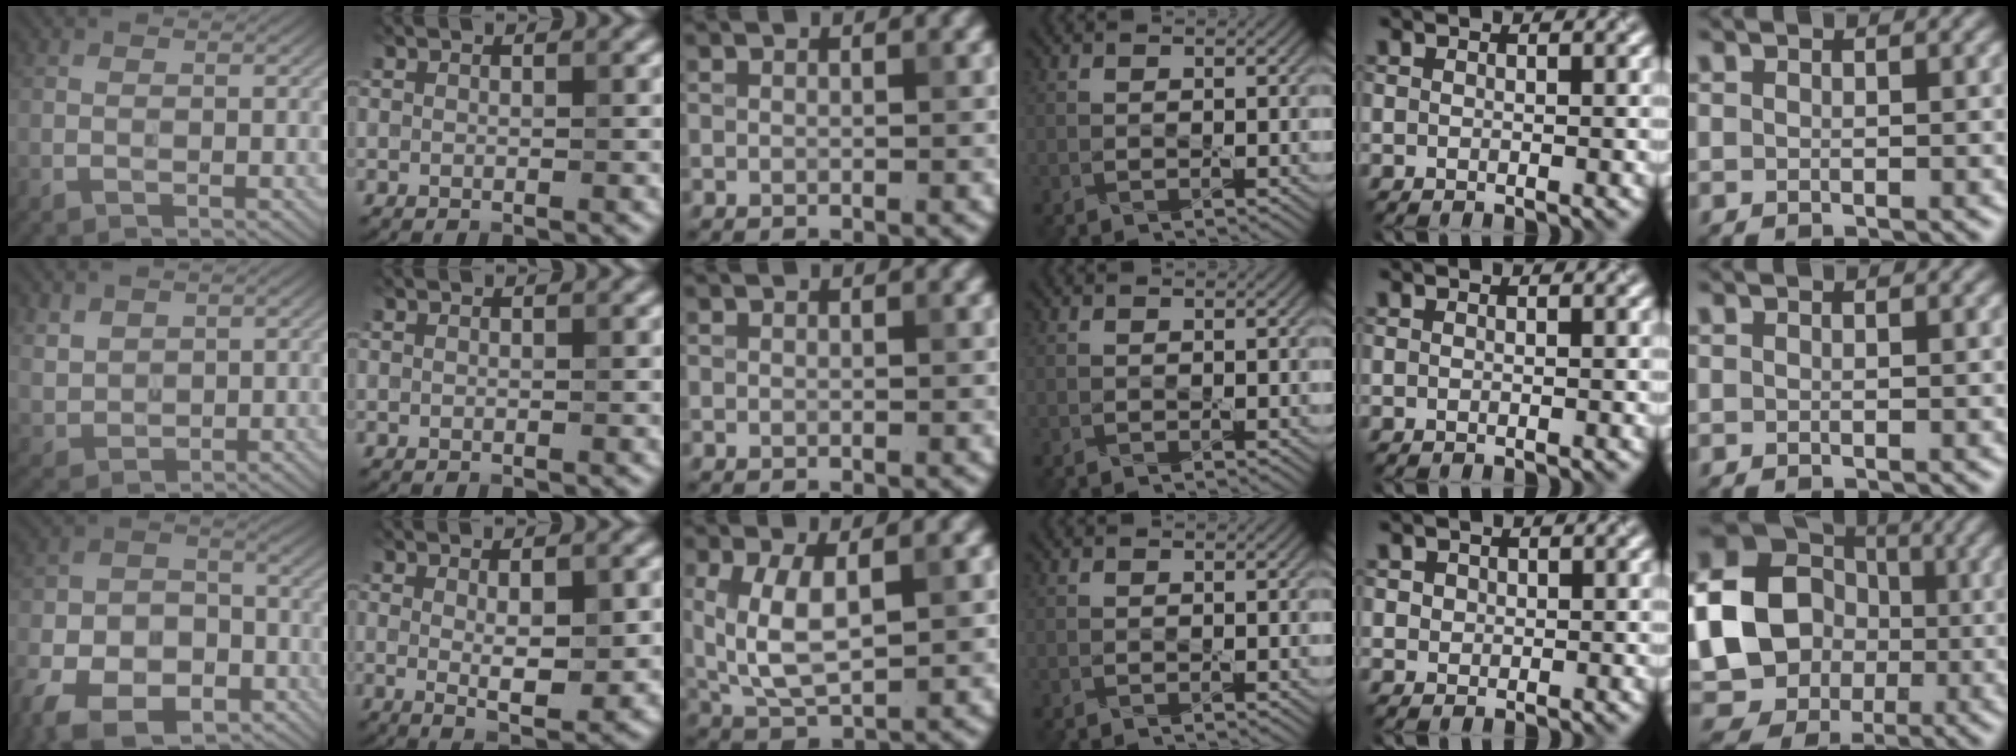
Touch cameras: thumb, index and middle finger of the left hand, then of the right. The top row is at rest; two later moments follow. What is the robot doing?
{"motion": "wipe", "object": "plastic plate"}